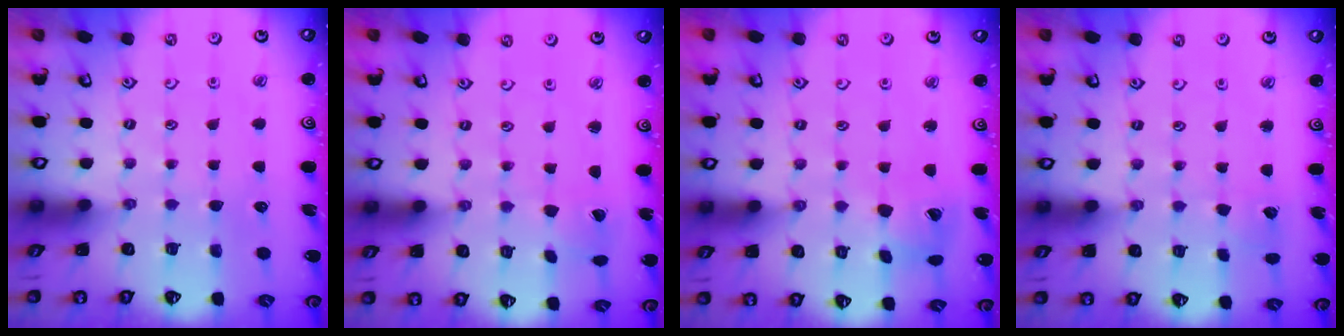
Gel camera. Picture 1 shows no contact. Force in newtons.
{"total": 0.9, "press": 0.9, "slide": 0.1}
{"total": 10.8, "press": 10.7, "slide": 1.5}
{"total": 3.8, "press": 3.7, "slide": 0.4}